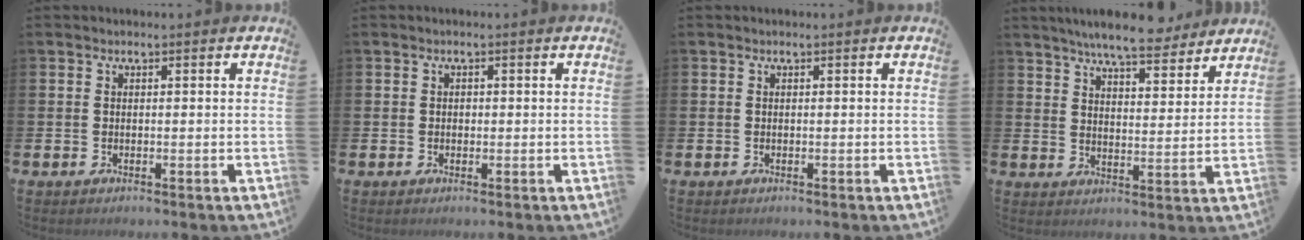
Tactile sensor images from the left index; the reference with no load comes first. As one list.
[{"total": 0.6, "force": [0.0, 0.6, 0.2], "torque": [-0.005, 0.004, -0.002]}, {"total": 0.0}, {"total": 7.7, "force": [7.2, 1.0, 2.5], "torque": [-0.051, -0.038, 0.126]}]